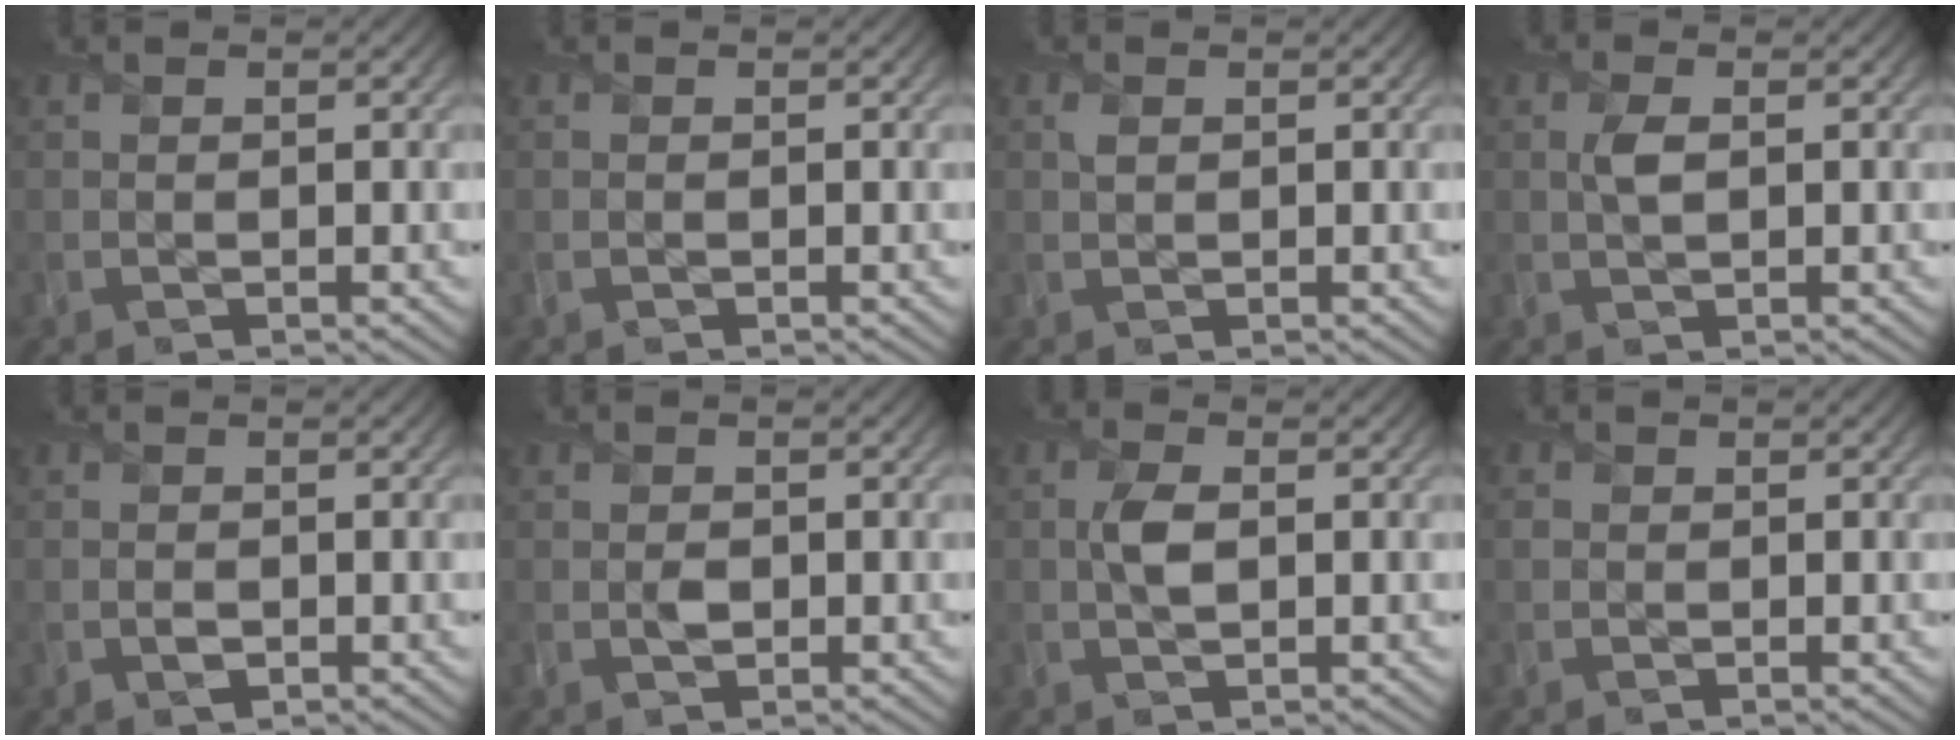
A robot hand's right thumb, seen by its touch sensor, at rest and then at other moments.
{"total": 0.0}
{"total": 0.8, "force": [0.4, 0.5, 0.4], "torque": [-0.012, 0.004, 0.007]}
{"total": 1.8, "force": [0.5, 0.8, 1.5], "torque": [-0.036, 0.003, 0.007]}
{"total": 0.9, "force": [-0.2, 0.7, 0.4], "torque": [-0.007, -0.004, -0.005]}
{"total": 1.0, "force": [0.0, 0.9, 0.6], "torque": [-0.007, -0.005, -0.001]}
{"total": 2.6, "force": [0.3, 1.4, 2.2], "torque": [-0.049, 0.002, 0.003]}
{"total": 0.7, "force": [0.1, 0.7, 0.0], "torque": [0.000, 0.002, -0.002]}